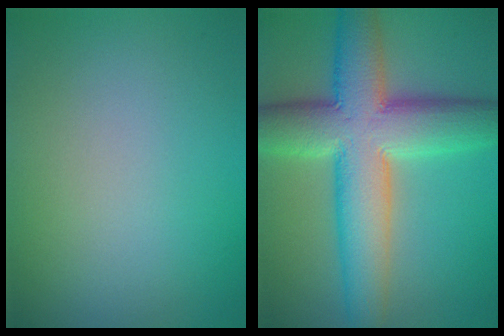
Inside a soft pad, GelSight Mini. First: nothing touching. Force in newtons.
{"total": 11.2, "press": 11.1, "slide": 0.4}